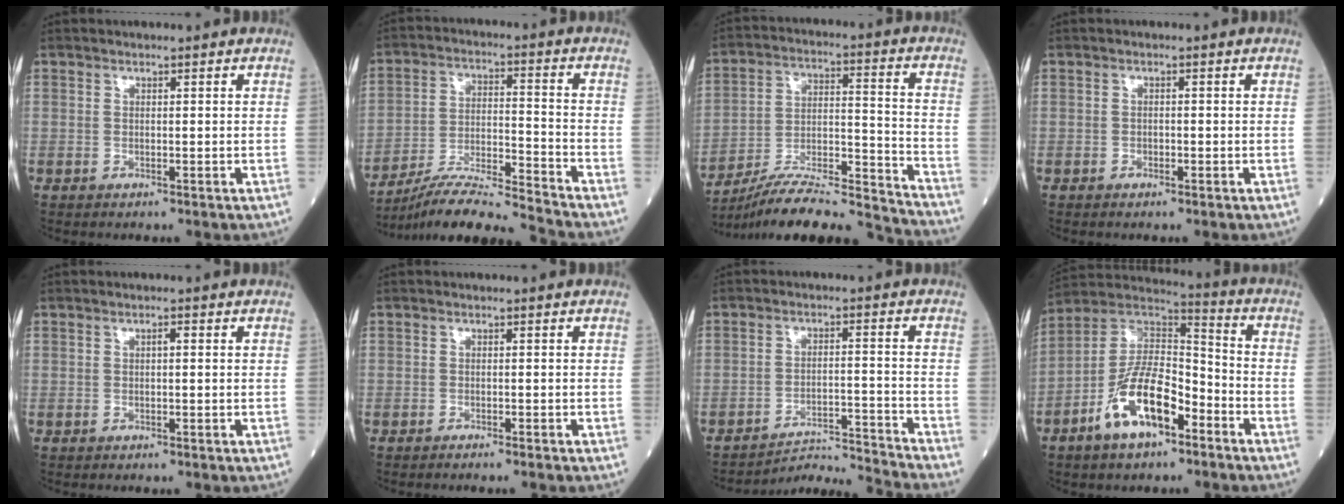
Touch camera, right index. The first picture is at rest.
{"total": 12.4, "force": [-11.6, -1.9, 3.9], "torque": [-0.067, 0.005, -0.209]}
{"total": 19.6, "force": [-18.6, -0.3, 6.2], "torque": [-0.115, 0.010, -0.300]}
{"total": 0.9, "force": [-0.4, 0.6, 0.4], "torque": [-0.005, 0.003, -0.008]}
{"total": 0.8, "force": [0.0, 0.2, 0.7], "torque": [-0.011, 0.003, -0.001]}
{"total": 2.2, "force": [-1.9, -0.3, 1.1], "torque": [-0.013, 0.003, -0.021]}
{"total": 9.0, "force": [-8.1, -3.8, -0.8], "torque": [0.010, 0.009, -0.139]}
{"total": 13.8, "force": [-6.8, 5.2, 10.9], "torque": [-0.215, 0.014, -0.125]}